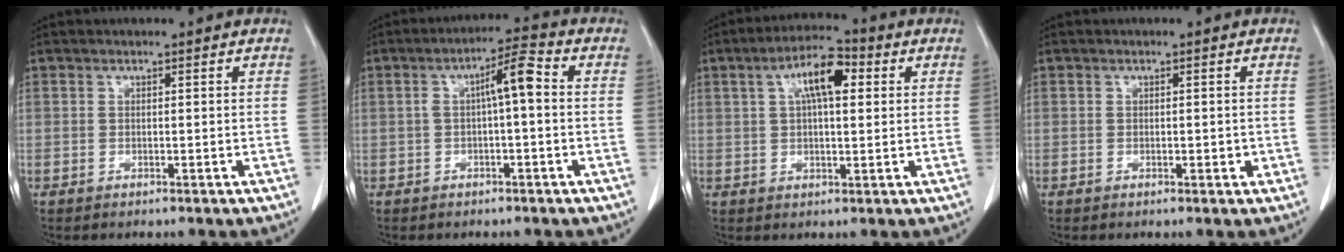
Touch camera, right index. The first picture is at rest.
{"total": 6.2, "force": [0.5, 1.2, 6.1], "torque": [-0.107, 0.028, 0.008]}
{"total": 9.1, "force": [2.9, 3.3, 7.9], "torque": [-0.149, 0.026, 0.047]}
{"total": 1.9, "force": [-0.3, 1.0, 1.6], "torque": [-0.030, 0.002, 0.001]}